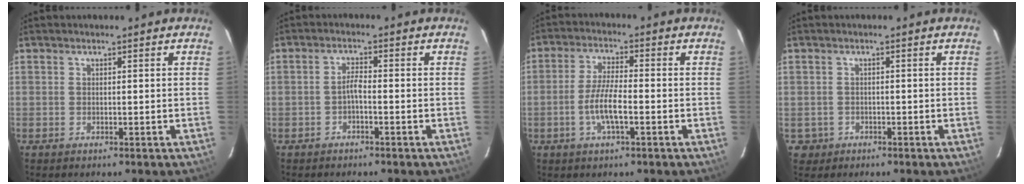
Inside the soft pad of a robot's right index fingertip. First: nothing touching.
{"total": 1.8, "force": [-1.1, 0.2, 1.4], "torque": [-0.030, 0.007, -0.022]}
{"total": 6.6, "force": [-2.2, 1.4, 6.0], "torque": [-0.122, -0.002, -0.045]}
{"total": 2.6, "force": [-0.8, 2.5, 0.2], "torque": [-0.010, 0.005, -0.006]}